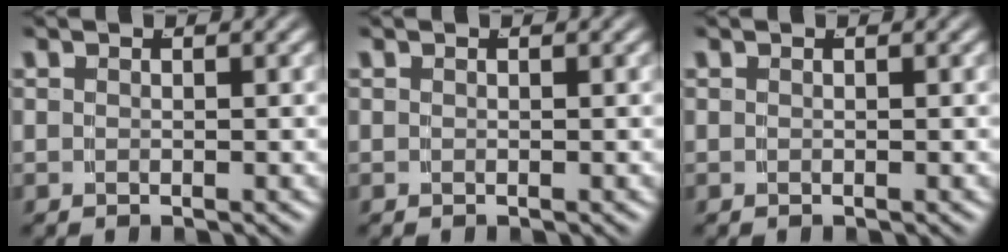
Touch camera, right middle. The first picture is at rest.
{"total": 0.0}
{"total": 0.0}